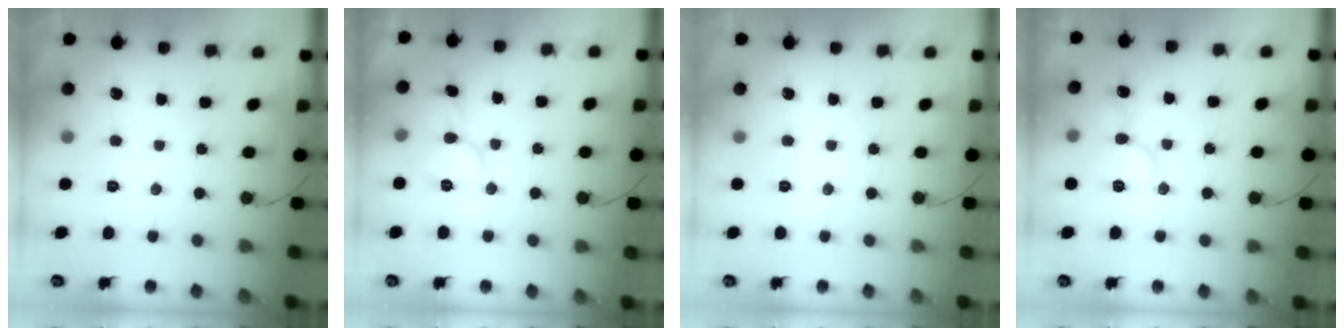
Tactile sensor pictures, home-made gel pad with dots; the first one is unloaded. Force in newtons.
{"total": 9.0, "press": 8.9, "slide": 1.0}
{"total": 0.0}
{"total": 10.2, "press": 10.1, "slide": 1.3}